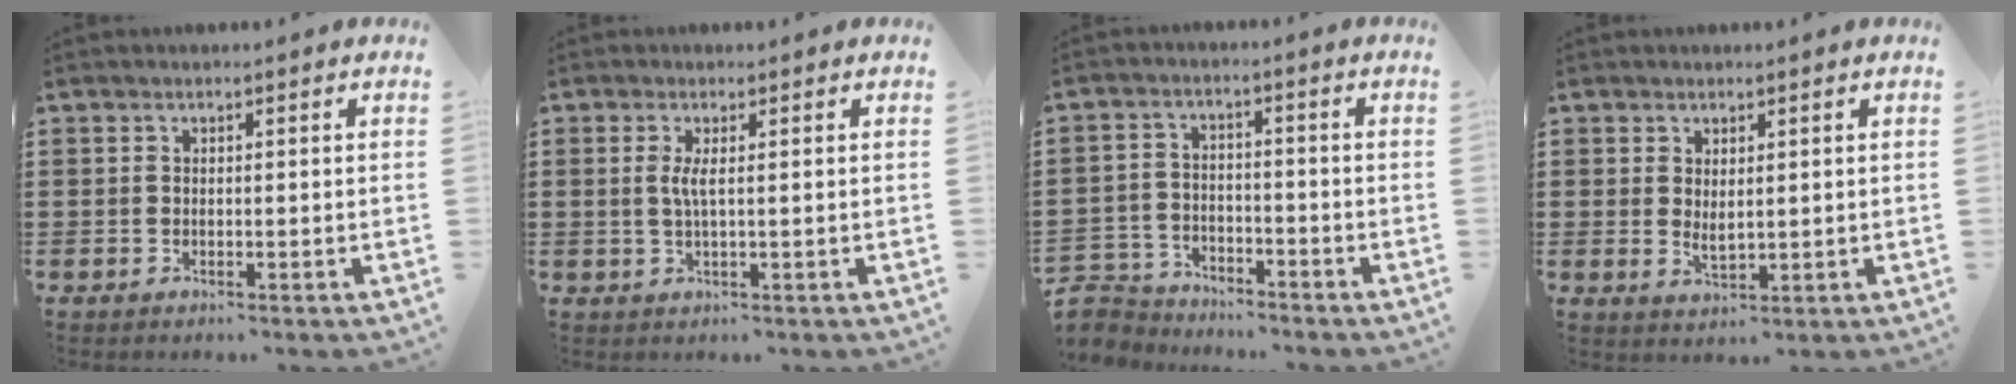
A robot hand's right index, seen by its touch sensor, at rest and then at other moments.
{"total": 2.3, "force": [0.2, 0.2, 2.3], "torque": [-0.053, -0.007, 0.001]}
{"total": 4.3, "force": [-4.2, 1.1, -0.2], "torque": [-0.020, -0.002, -0.093]}
{"total": 2.1, "force": [0.9, 0.9, 1.7], "torque": [-0.033, 0.001, 0.017]}